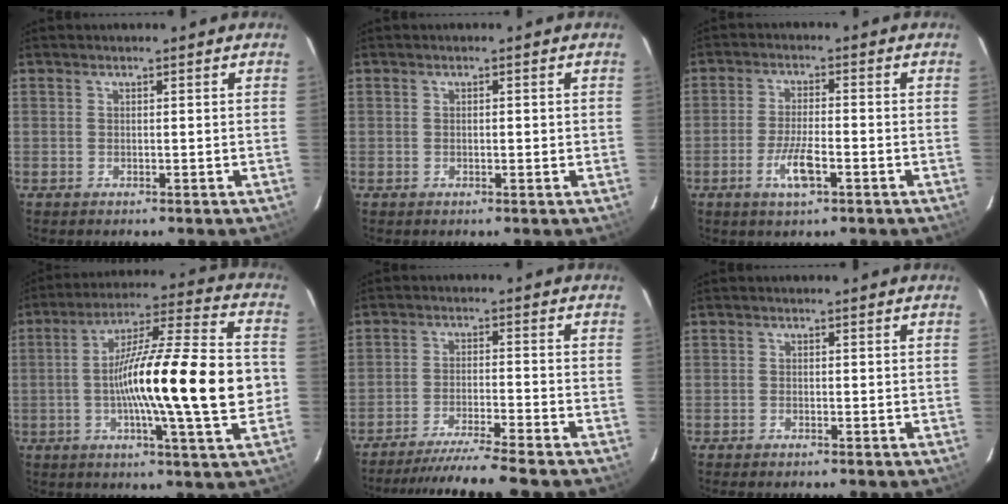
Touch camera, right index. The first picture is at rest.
{"total": 1.3, "force": [-0.1, 0.5, 1.2], "torque": [-0.025, 0.002, 0.000]}
{"total": 5.8, "force": [-2.6, 1.3, 5.0], "torque": [-0.100, -0.004, -0.046]}
{"total": 21.9, "force": [-2.6, 1.2, 21.8], "torque": [-0.331, 0.011, -0.046]}
{"total": 10.8, "force": [-9.6, -1.8, 4.5], "torque": [-0.058, -0.028, -0.157]}
{"total": 0.8, "force": [-0.6, 0.2, 0.5], "torque": [-0.016, -0.002, -0.008]}